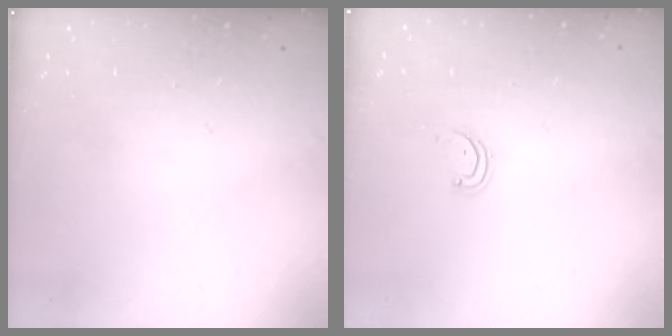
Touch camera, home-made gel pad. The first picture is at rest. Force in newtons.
{"total": 1.9, "press": 1.9, "slide": 0.2}